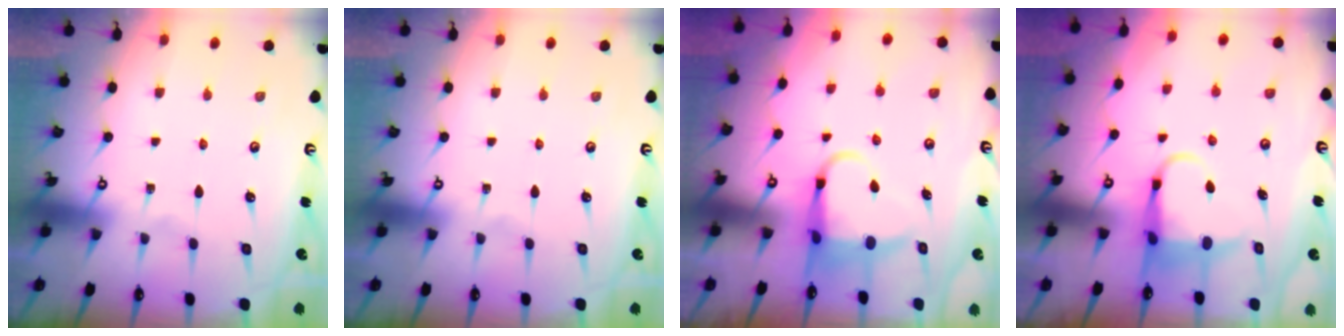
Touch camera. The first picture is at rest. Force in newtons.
{"total": 0.0}
{"total": 6.3, "press": 6.2, "slide": 0.9}
{"total": 5.5, "press": 5.5, "slide": 0.4}